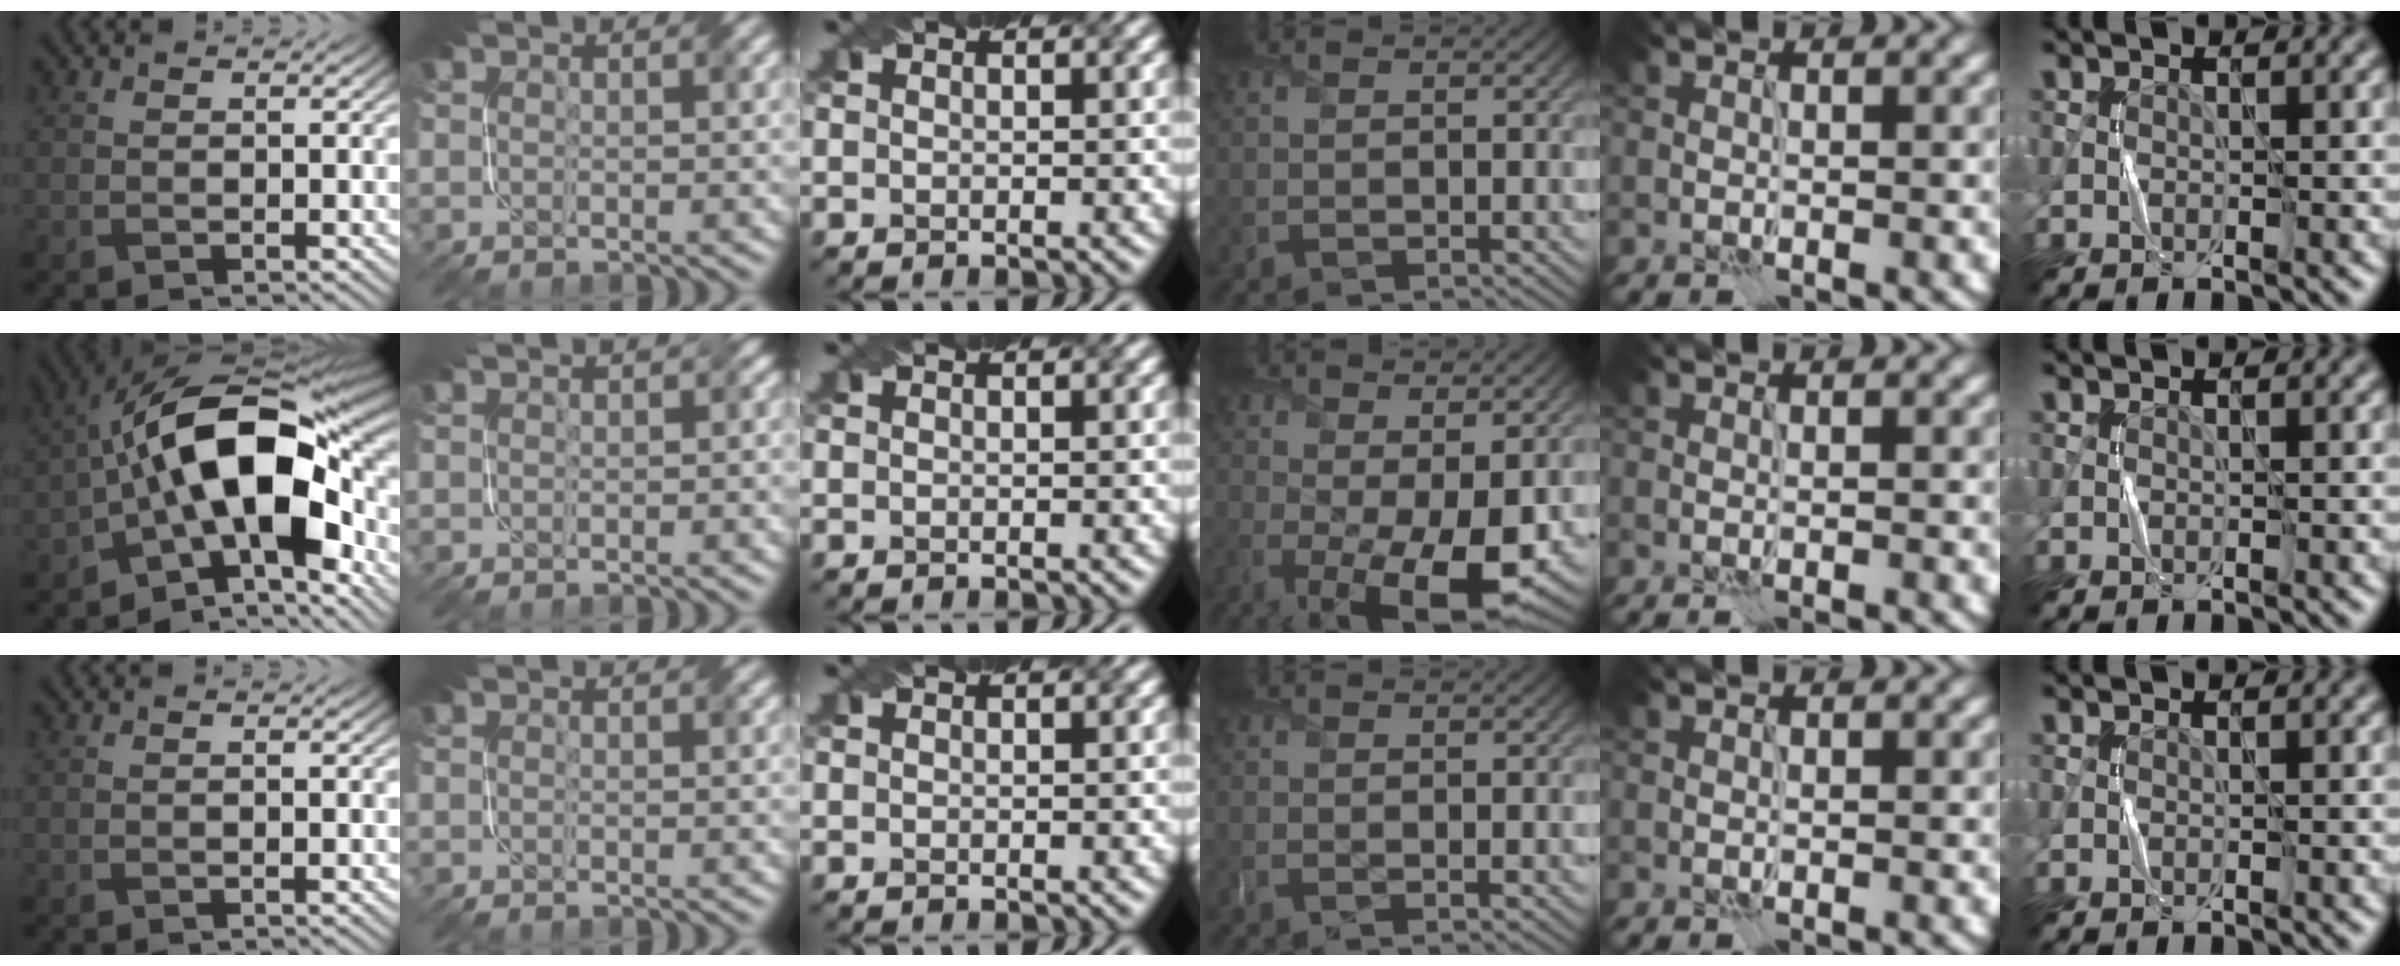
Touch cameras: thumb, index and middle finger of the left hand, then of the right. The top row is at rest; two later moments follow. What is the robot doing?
{"motion": "fold", "object": "napkin"}